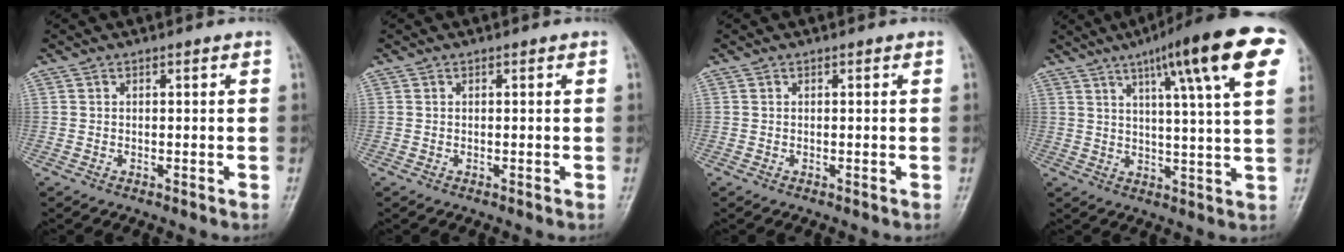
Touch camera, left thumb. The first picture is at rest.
{"total": 0.0}
{"total": 0.0}
{"total": 19.0, "force": [9.2, 2.7, 16.4], "torque": [-0.224, -0.009, 0.120]}